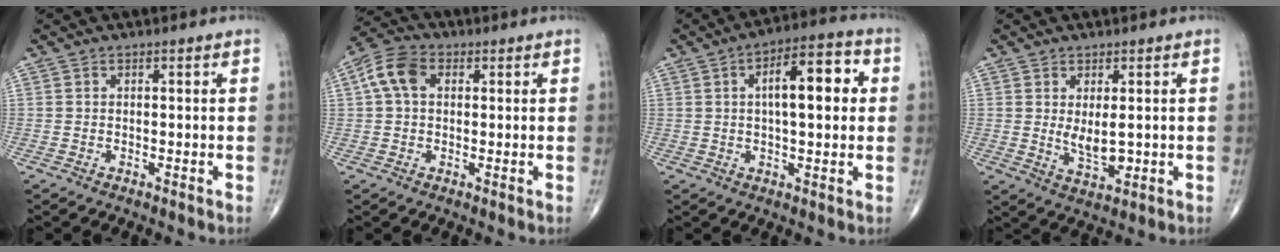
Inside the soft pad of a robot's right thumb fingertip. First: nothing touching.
{"total": 7.0, "force": [1.5, 4.7, 4.9], "torque": [-0.099, 0.022, 0.022]}
{"total": 12.3, "force": [2.3, 4.7, 11.1], "torque": [-0.147, 0.018, 0.028]}
{"total": 5.1, "force": [0.5, 2.2, 4.6], "torque": [-0.072, -0.016, 0.019]}